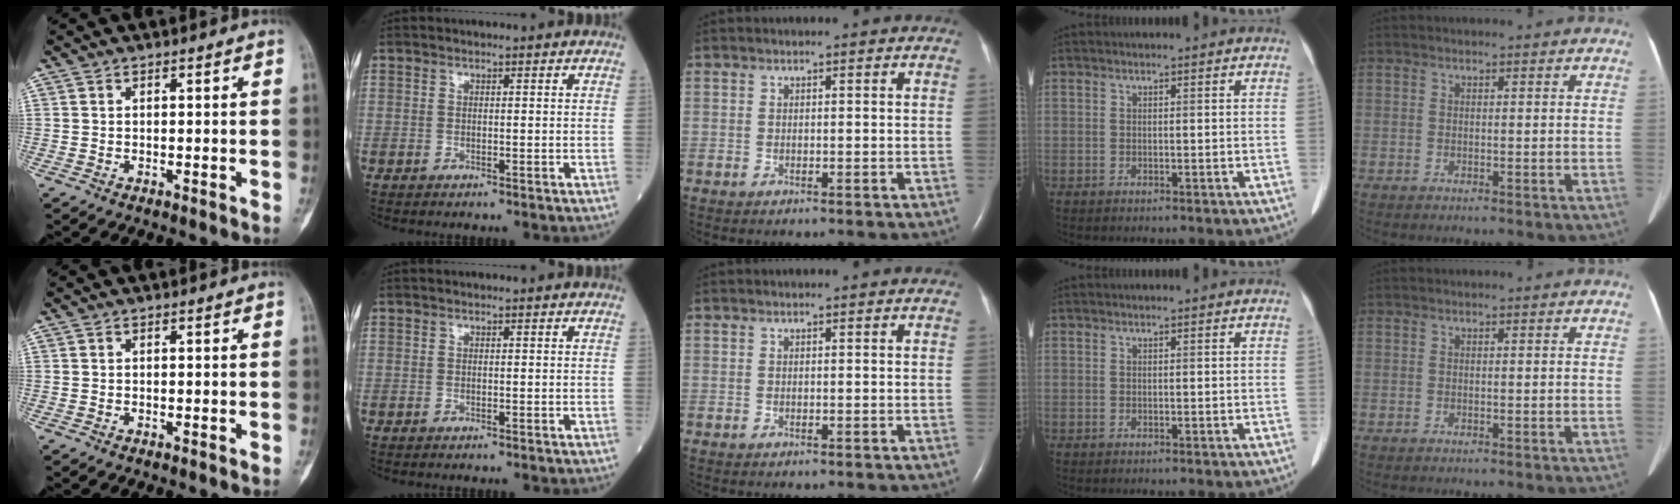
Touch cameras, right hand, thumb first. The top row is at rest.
{}